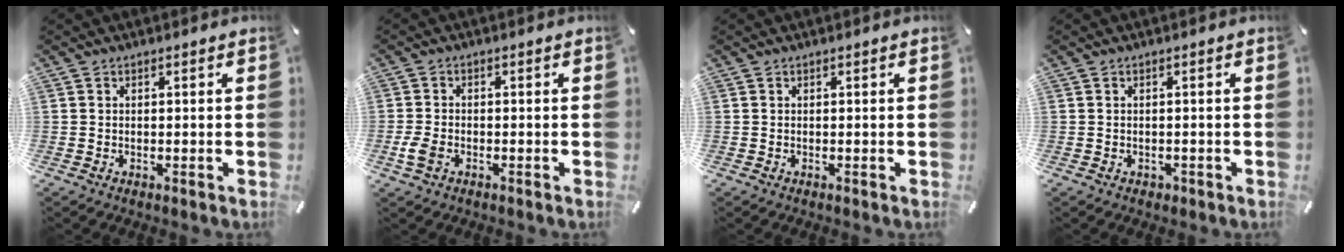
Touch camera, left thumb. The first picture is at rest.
{"total": 3.6, "force": [-1.4, 2.2, 2.4], "torque": [-0.058, 0.000, -0.029]}
{"total": 0.0}
{"total": 0.9, "force": [-0.3, 0.8, 0.3], "torque": [-0.006, 0.004, -0.010]}